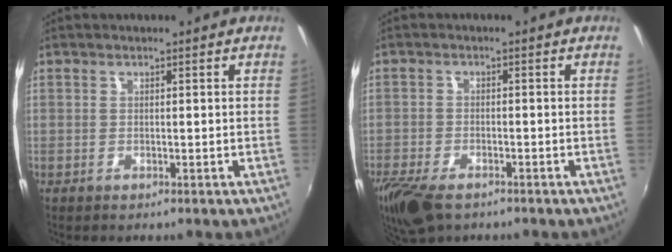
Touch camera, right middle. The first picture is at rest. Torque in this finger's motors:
{"motor_torque": [0.28, -0.29, 0.10, 0.04]}